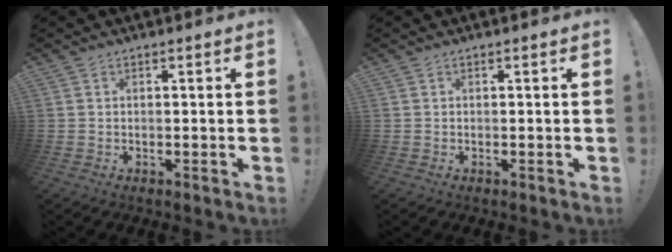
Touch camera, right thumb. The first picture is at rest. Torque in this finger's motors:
{"motor_torque": [0.00, 0.00, -0.08, 0.08, 0.00]}